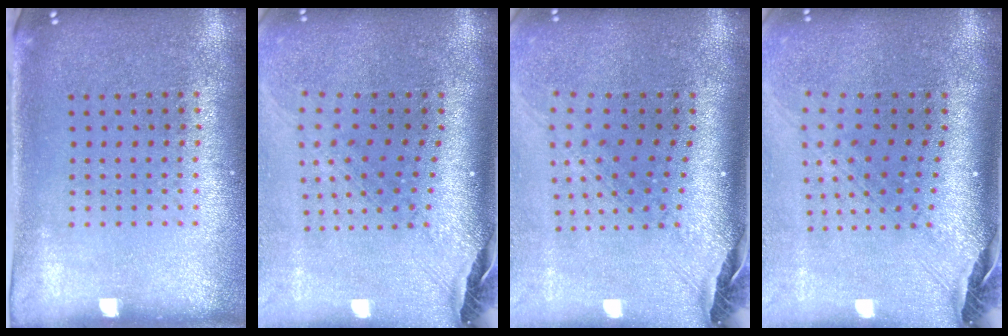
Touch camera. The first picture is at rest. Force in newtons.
{"total": 2.3, "press": 1.8, "slide": 1.4}
{"total": 2.8, "press": 2.1, "slide": 1.9}
{"total": 2.9, "press": 2.1, "slide": 2.0}